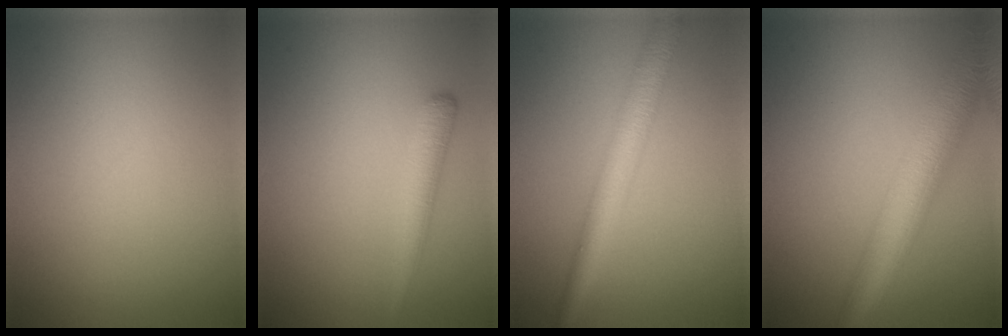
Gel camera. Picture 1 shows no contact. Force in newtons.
{"total": 2.8, "press": 2.8, "slide": 0.2}
{"total": 4.2, "press": 4.2, "slide": 0.1}
{"total": 7.7, "press": 7.7, "slide": 0.3}